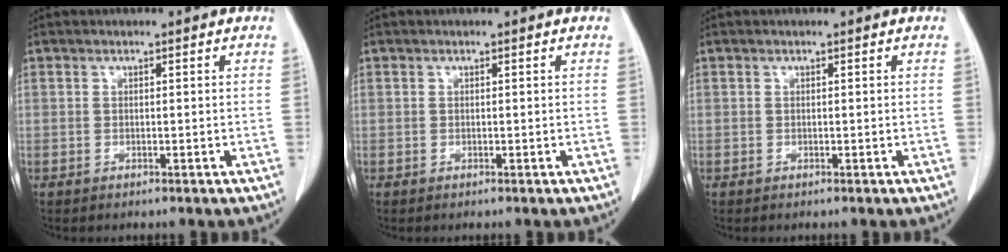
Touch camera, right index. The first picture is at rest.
{"total": 0.0}
{"total": 0.0}